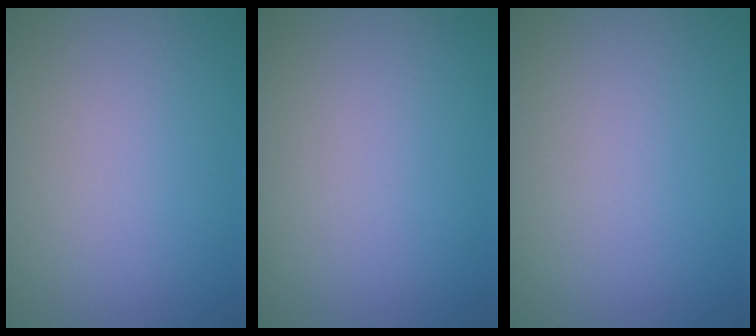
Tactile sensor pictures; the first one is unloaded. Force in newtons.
{"total": 0.0}
{"total": 0.0}